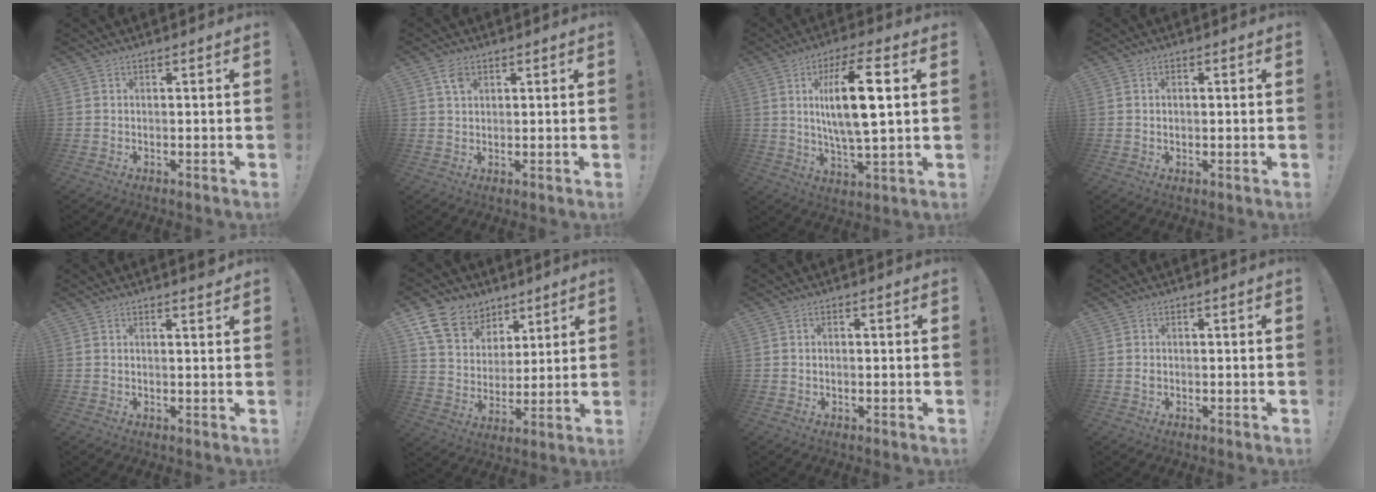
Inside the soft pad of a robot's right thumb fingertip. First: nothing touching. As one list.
[{"total": 3.5, "force": [1.8, 2.3, 2.0], "torque": [-0.035, 0.000, 0.033]}, {"total": 15.5, "force": [3.3, 3.9, 14.7], "torque": [-0.256, -0.005, 0.043]}, {"total": 1.4, "force": [0.3, 0.9, 1.1], "torque": [-0.017, 0.002, 0.003]}, {"total": 1.9, "force": [1.7, -0.4, 0.9], "torque": [0.002, -0.018, 0.025]}, {"total": 13.8, "force": [8.6, 9.9, 4.5], "torque": [-0.077, -0.049, 0.169]}, {"total": 0.8, "force": [0.1, 0.5, 0.6], "torque": [-0.008, 0.000, 0.000]}, {"total": 0.7, "force": [-0.2, 0.6, 0.3], "torque": [-0.010, 0.005, -0.003]}]